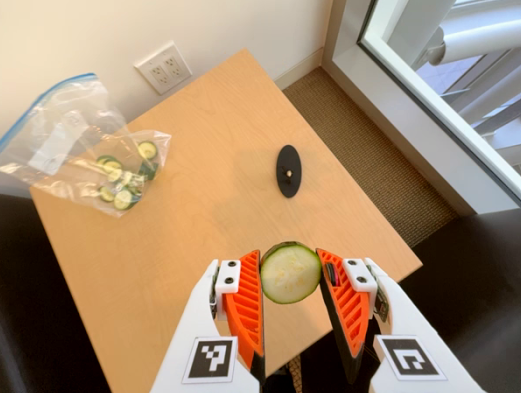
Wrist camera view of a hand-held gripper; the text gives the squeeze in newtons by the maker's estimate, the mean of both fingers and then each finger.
{"total": 8.9, "left": 9.1, "right": 8.7}